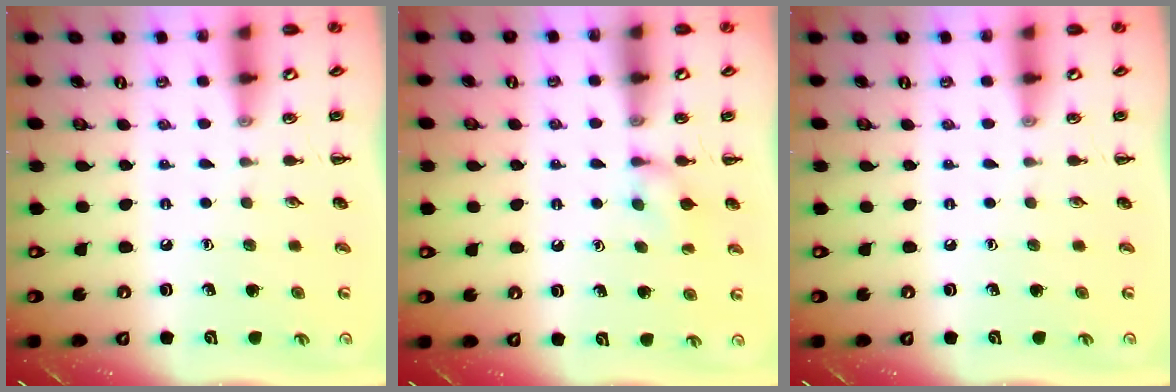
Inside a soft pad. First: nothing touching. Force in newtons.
{"total": 5.9, "press": 5.6, "slide": 1.6}
{"total": 0.0}